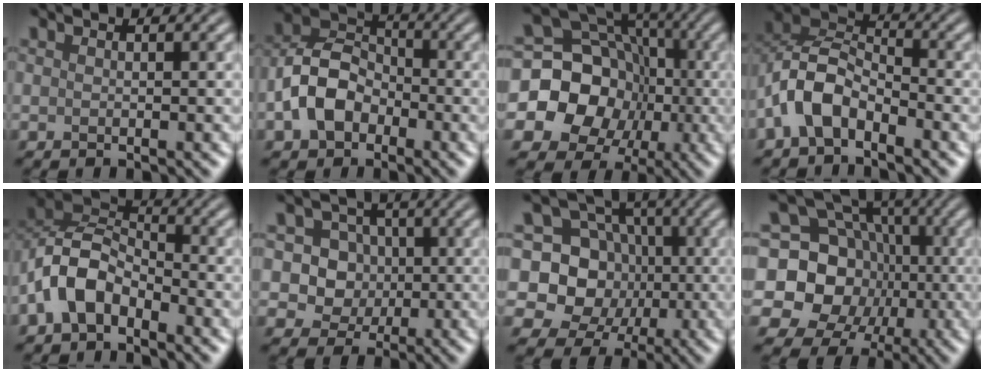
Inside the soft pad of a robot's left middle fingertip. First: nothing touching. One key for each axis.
{"total": 5.8, "fx": -2.0, "fy": 4.2, "fz": 3.5, "tx": -0.072, "ty": 0.009, "tz": -0.050}
{"total": 16.3, "fx": -1.8, "fy": 14.9, "fz": 6.4, "tx": -0.142, "ty": 0.014, "tz": -0.062}
{"total": 5.1, "fx": -2.8, "fy": 2.9, "fz": 3.2, "tx": -0.060, "ty": 0.015, "tz": -0.066}
{"total": 5.8, "fx": -3.0, "fy": 3.4, "fz": 3.6, "tx": -0.072, "ty": 0.013, "tz": -0.070}
{"total": 8.5, "fx": 2.1, "fy": 7.6, "fz": 3.0, "tx": -0.061, "ty": 0.038, "tz": 0.024}
{"total": 9.8, "fx": 0.6, "fy": 8.9, "fz": 4.1, "tx": -0.081, "ty": 0.032, "tz": -0.023}
{"total": 18.1, "fx": -0.4, "fy": 16.6, "fz": 7.0, "tx": -0.156, "ty": 0.031, "tz": -0.043}